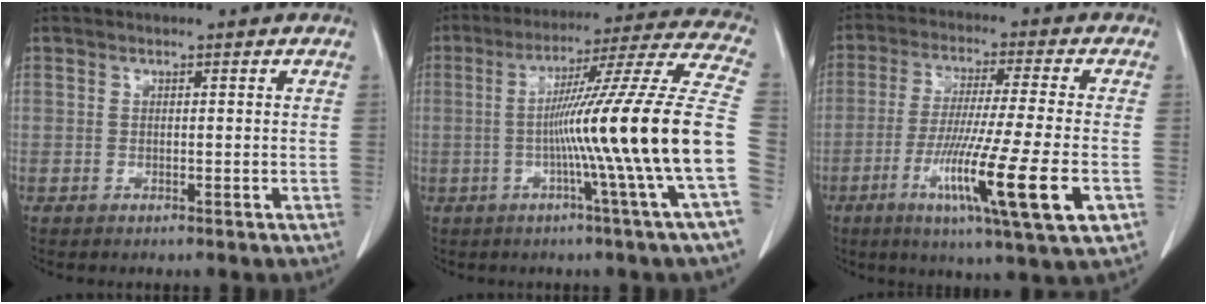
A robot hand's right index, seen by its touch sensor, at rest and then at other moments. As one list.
[{"total": 21.6, "force": [-3.6, -3.4, 21.0], "torque": [-0.275, 0.001, -0.077]}, {"total": 15.7, "force": [-5.3, -0.5, 14.7], "torque": [-0.261, -0.040, -0.091]}]